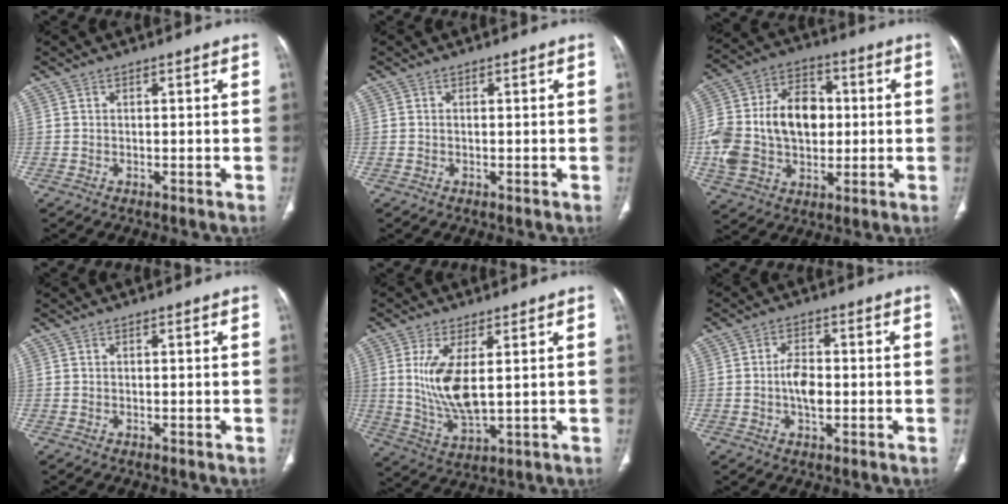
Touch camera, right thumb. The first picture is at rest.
{"total": 0.0}
{"total": 20.9, "force": [0.0, 14.8, 14.8], "torque": [-0.284, 0.027, 0.009]}
{"total": 0.0}
{"total": 10.1, "force": [1.9, 3.8, 9.2], "torque": [-0.194, -0.025, 0.049]}
{"total": 5.2, "force": [-0.6, 2.9, 4.3], "torque": [-0.071, 0.005, -0.013]}